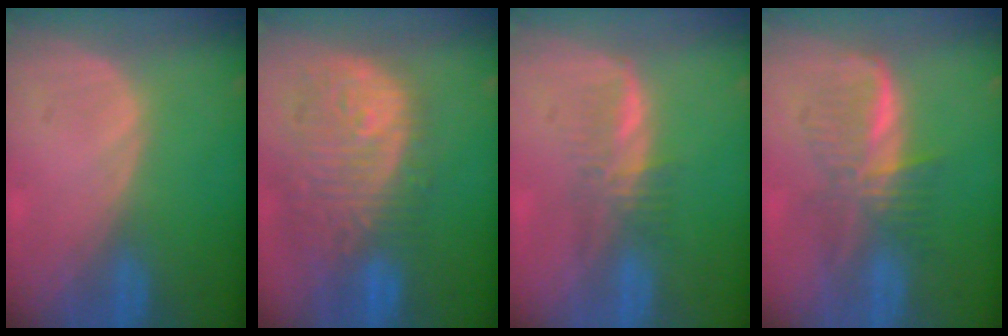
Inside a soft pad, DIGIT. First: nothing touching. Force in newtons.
{"total": 12.1, "press": 10.8, "slide": 5.5}
{"total": 3.4, "press": 3.4, "slide": 0.6}
{"total": 6.0, "press": 5.9, "slide": 0.8}